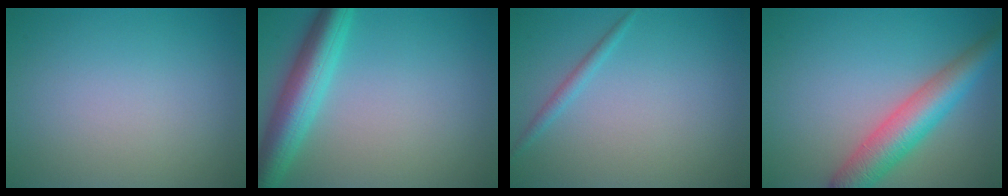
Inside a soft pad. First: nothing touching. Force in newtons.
{"total": 5.9, "press": 5.9, "slide": 0.2}
{"total": 1.1, "press": 1.1, "slide": 0.0}
{"total": 6.1, "press": 6.1, "slide": 0.2}